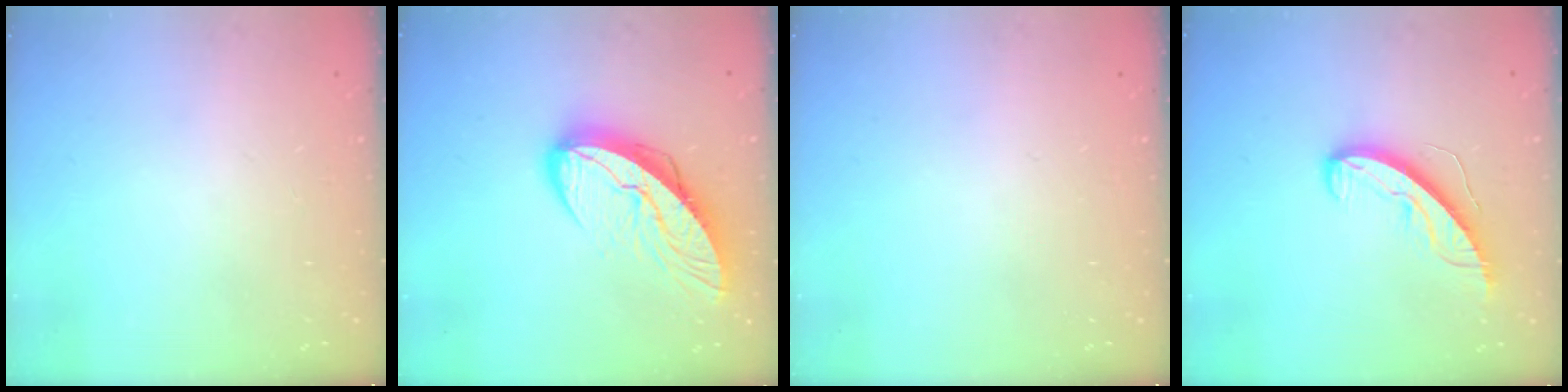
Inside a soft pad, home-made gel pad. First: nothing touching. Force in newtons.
{"total": 12.9, "press": 12.9, "slide": 1.2}
{"total": 0.0}
{"total": 8.7, "press": 8.7, "slide": 0.9}